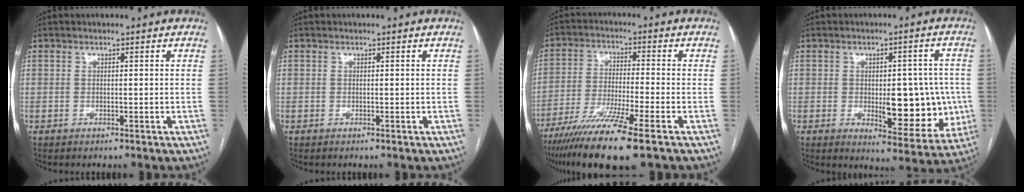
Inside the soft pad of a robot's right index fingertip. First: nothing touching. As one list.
[{"total": 0.0}, {"total": 12.8, "force": [-8.6, -0.6, 9.5], "torque": [-0.183, -0.036, -0.150]}, {"total": 11.6, "force": [-1.3, 4.9, 10.4], "torque": [-0.119, 0.004, -0.002]}]